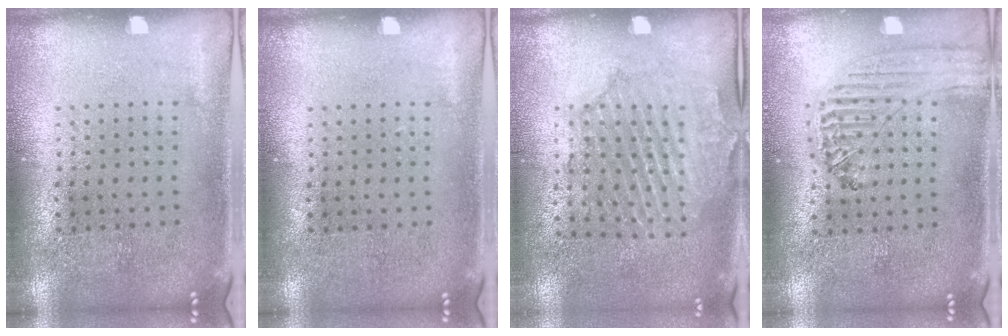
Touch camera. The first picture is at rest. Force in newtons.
{"total": 0.0}
{"total": 1.6, "press": 1.6, "slide": 0.2}
{"total": 0.6, "press": 0.6, "slide": 0.1}